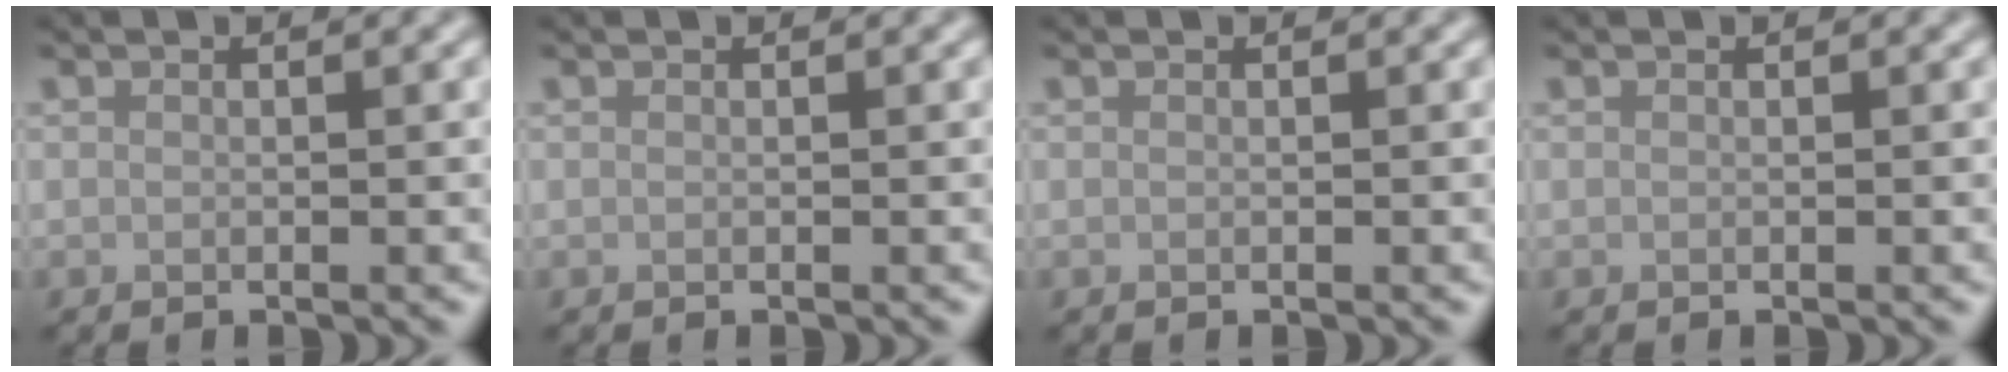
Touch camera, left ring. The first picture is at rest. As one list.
[{"total": 0.0}, {"total": 0.0}, {"total": 0.0}]